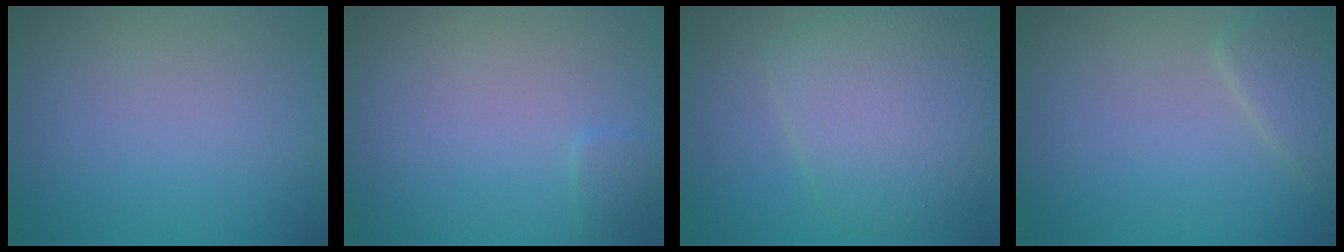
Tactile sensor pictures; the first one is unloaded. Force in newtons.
{"total": 0.9, "press": 0.9, "slide": 0.1}
{"total": 7.1, "press": 7.1, "slide": 0.2}
{"total": 2.6, "press": 2.6, "slide": 0.1}